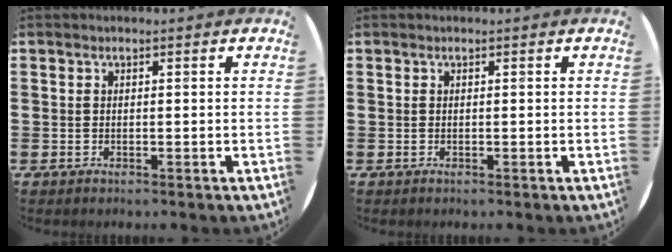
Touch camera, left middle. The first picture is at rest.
{"total": 0.0}